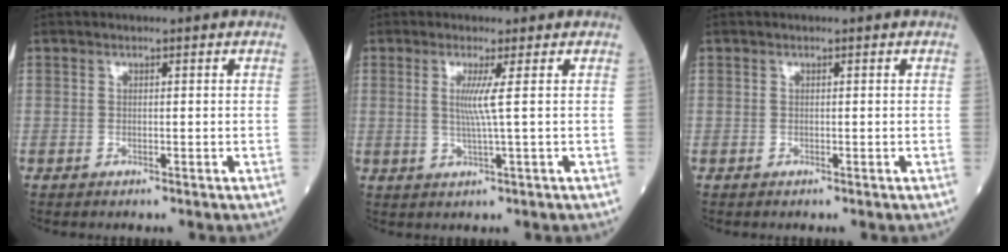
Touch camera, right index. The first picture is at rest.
{"total": 3.6, "force": [0.6, -1.2, 3.3], "torque": [-0.069, -0.005, 0.011]}
{"total": 0.0}